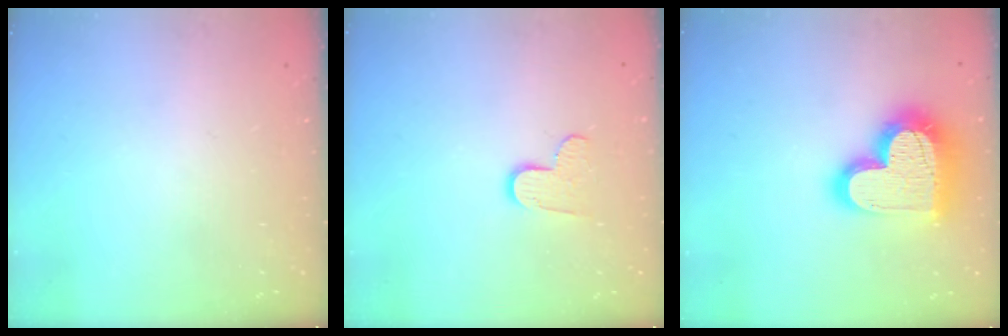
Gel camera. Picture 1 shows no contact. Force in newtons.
{"total": 7.0, "press": 7.0, "slide": 0.3}
{"total": 23.3, "press": 23.2, "slide": 1.9}